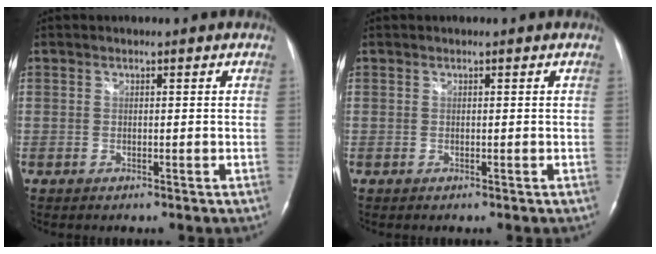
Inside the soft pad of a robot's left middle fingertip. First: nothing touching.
{"total": 0.0}